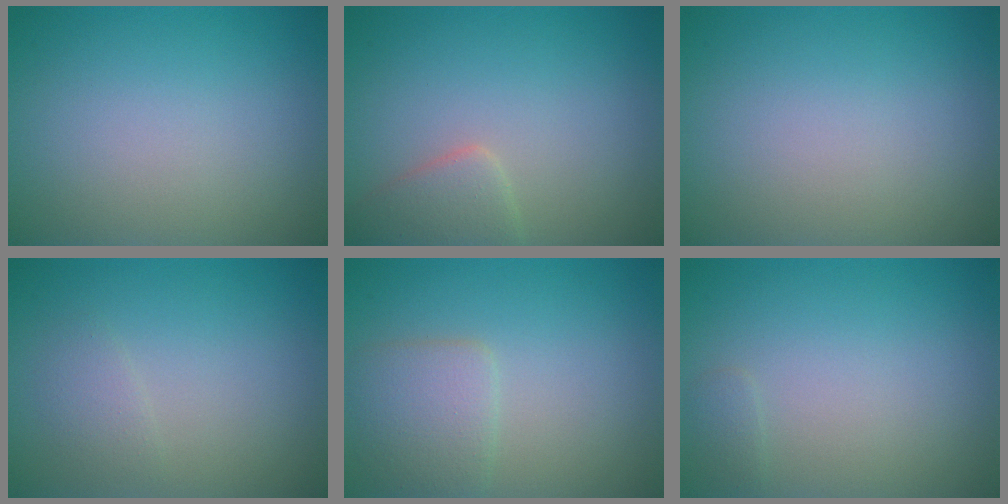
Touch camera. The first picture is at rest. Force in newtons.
{"total": 2.4, "press": 2.4, "slide": 0.1}
{"total": 0.0}
{"total": 1.2, "press": 1.2, "slide": 0.0}
{"total": 2.9, "press": 2.9, "slide": 0.0}
{"total": 0.7, "press": 0.7, "slide": 0.0}